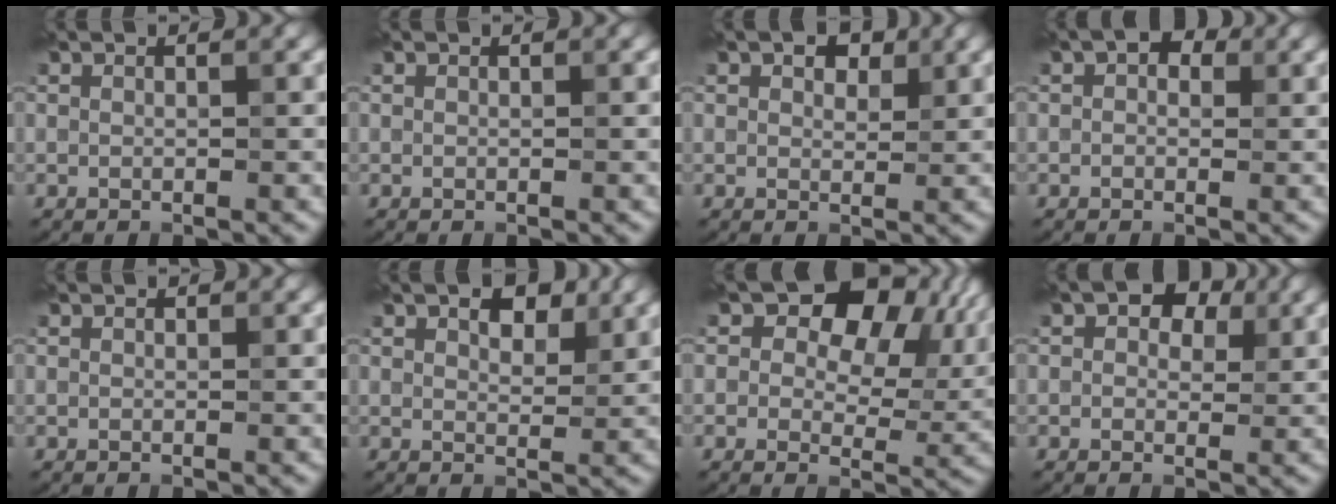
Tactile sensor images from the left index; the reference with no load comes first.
{"total": 0.0}
{"total": 2.8, "force": [1.7, 1.5, 1.7], "torque": [-0.024, 0.000, 0.025]}
{"total": 2.1, "force": [0.7, 1.4, 1.4], "torque": [-0.011, 0.003, 0.000]}
{"total": 0.0}
{"total": 4.1, "force": [2.4, 1.9, 2.7], "torque": [-0.034, 0.003, 0.034]}
{"total": 10.6, "force": [3.9, 6.8, 7.1], "torque": [-0.079, -0.002, 0.053]}
{"total": 4.1, "force": [1.7, 2.7, 2.6], "torque": [-0.019, 0.005, 0.008]}